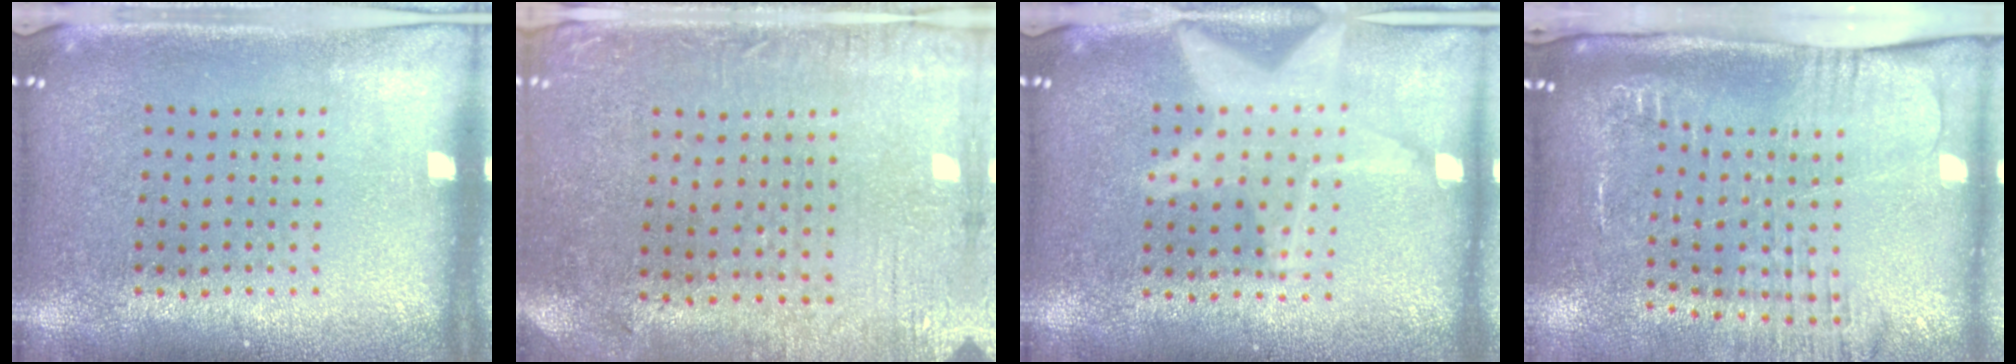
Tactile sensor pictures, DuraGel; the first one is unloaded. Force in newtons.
{"total": 0.6, "press": 0.3, "slide": 0.5}
{"total": 3.0, "press": 3.0, "slide": 0.3}
{"total": 2.8, "press": 2.1, "slide": 1.8}